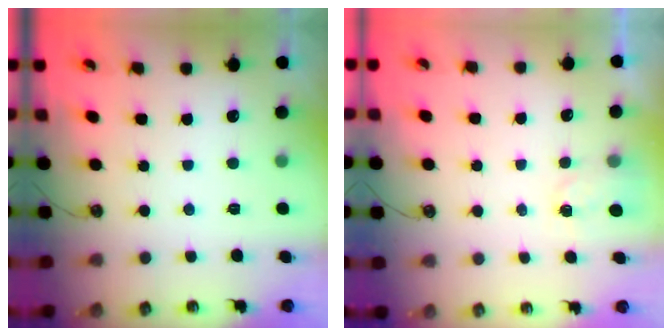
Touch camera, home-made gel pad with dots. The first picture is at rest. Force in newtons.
{"total": 2.0, "press": 2.0, "slide": 0.4}